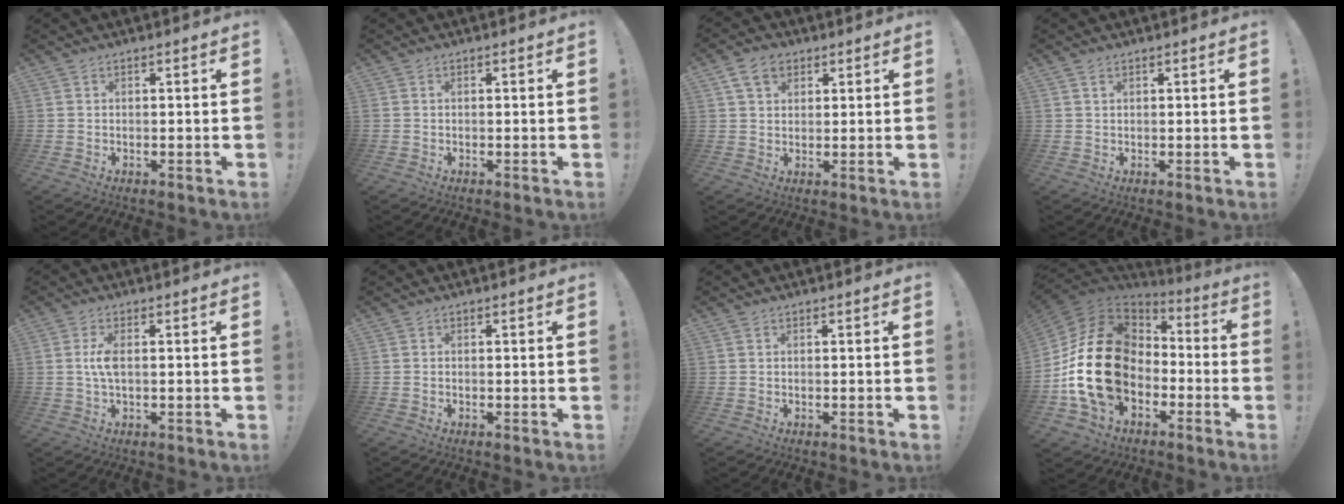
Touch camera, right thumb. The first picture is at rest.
{"total": 0.0}
{"total": 7.1, "force": [3.5, 5.0, 3.5], "torque": [-0.056, -0.001, 0.068]}
{"total": 1.0, "force": [0.7, 0.5, 0.6], "torque": [-0.006, -0.002, 0.011]}
{"total": 4.4, "force": [-0.1, 1.4, 4.2], "torque": [-0.086, -0.002, -0.006]}
{"total": 0.0}
{"total": 0.0}
{"total": 25.1, "force": [-1.9, 17.7, 17.6], "torque": [-0.357, 0.020, -0.014]}